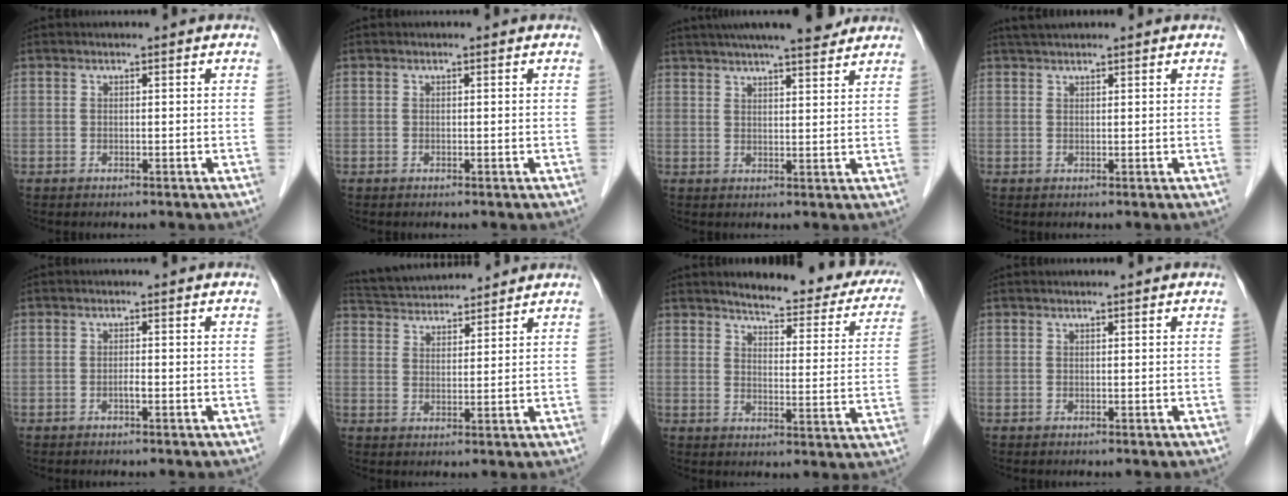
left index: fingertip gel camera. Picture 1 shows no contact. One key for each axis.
{"total": 0.0}
{"total": 13.7, "fx": 11.8, "fy": 1.4, "fz": 6.7, "tx": -0.110, "ty": 0.022, "tz": 0.165}
{"total": 2.9, "fx": 2.6, "fy": 0.1, "fz": 1.1, "tx": -0.016, "ty": 0.026, "tz": 0.048}
{"total": 0.6, "fx": -0.3, "fy": 0.0, "fz": 0.6, "tx": -0.010, "ty": 0.001, "tz": -0.006}
{"total": 10.8, "fx": 10.4, "fy": 1.6, "fz": 2.6, "tx": -0.052, "ty": 0.032, "tz": 0.170}
{"total": 18.8, "fx": 16.5, "fy": 4.5, "fz": 7.8, "tx": -0.066, "ty": -0.039, "tz": 0.179}
{"total": 1.1, "fx": 1.0, "fy": -0.1, "fz": 0.5, "tx": -0.004, "ty": 0.014, "tz": 0.020}